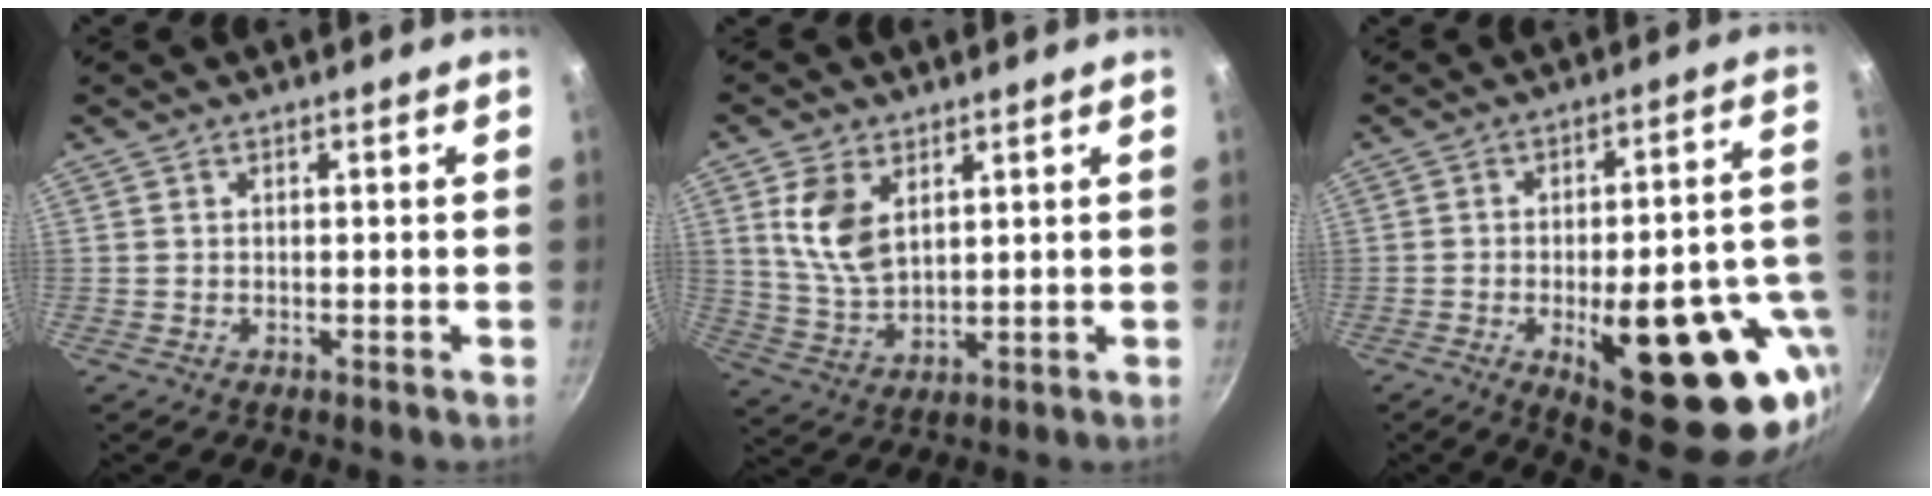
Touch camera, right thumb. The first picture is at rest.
{"total": 9.5, "force": [3.4, 5.7, 6.8], "torque": [-0.124, -0.024, 0.073]}
{"total": 27.2, "force": [-7.6, 10.8, 23.8], "torque": [-0.262, 0.010, -0.086]}